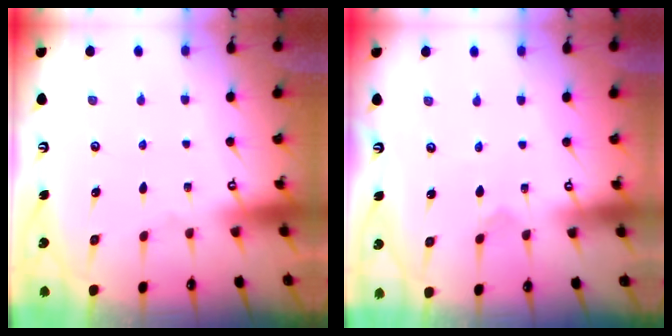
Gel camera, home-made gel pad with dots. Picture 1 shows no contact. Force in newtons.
{"total": 2.3, "press": 2.3, "slide": 0.2}